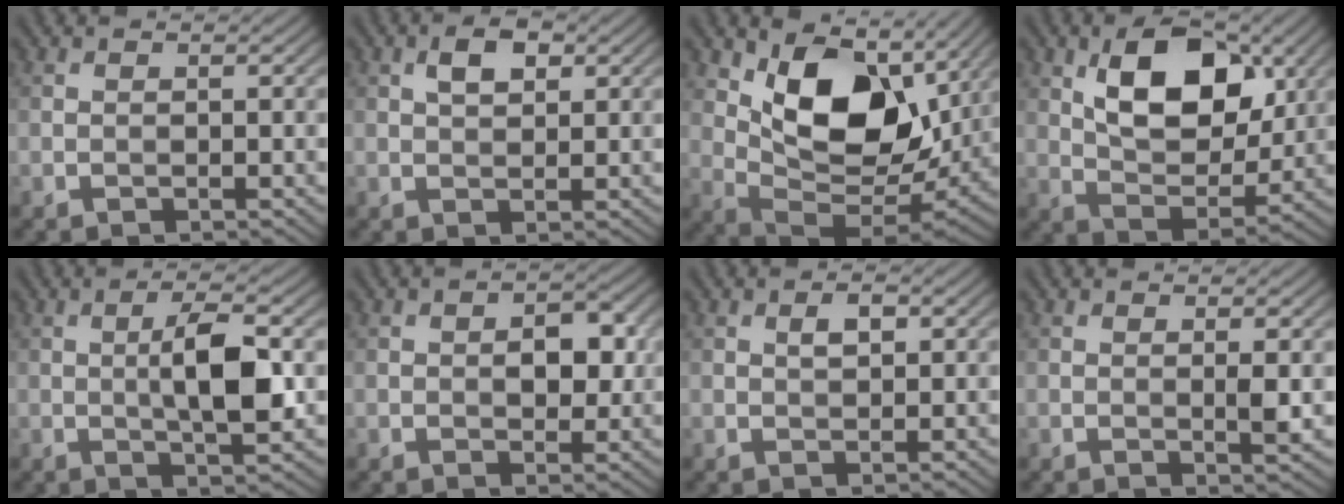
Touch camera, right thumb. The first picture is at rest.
{"total": 3.2, "force": [1.3, 1.7, 2.4], "torque": [-0.041, 0.004, 0.021]}
{"total": 13.3, "force": [4.6, 7.7, 9.8], "torque": [-0.162, -0.008, 0.084]}
{"total": 11.2, "force": [4.2, 6.3, 8.2], "torque": [-0.141, -0.001, 0.073]}
{"total": 6.5, "force": [0.1, 1.6, 6.3], "torque": [-0.110, 0.004, -0.001]}
{"total": 3.9, "force": [0.2, 2.4, 3.1], "torque": [-0.046, -0.001, 0.000]}
{"total": 1.7, "force": [0.6, 0.8, 1.4], "torque": [-0.024, 0.000, 0.009]}
{"total": 1.7, "force": [0.3, 0.1, 1.7], "torque": [-0.035, -0.003, 0.002]}